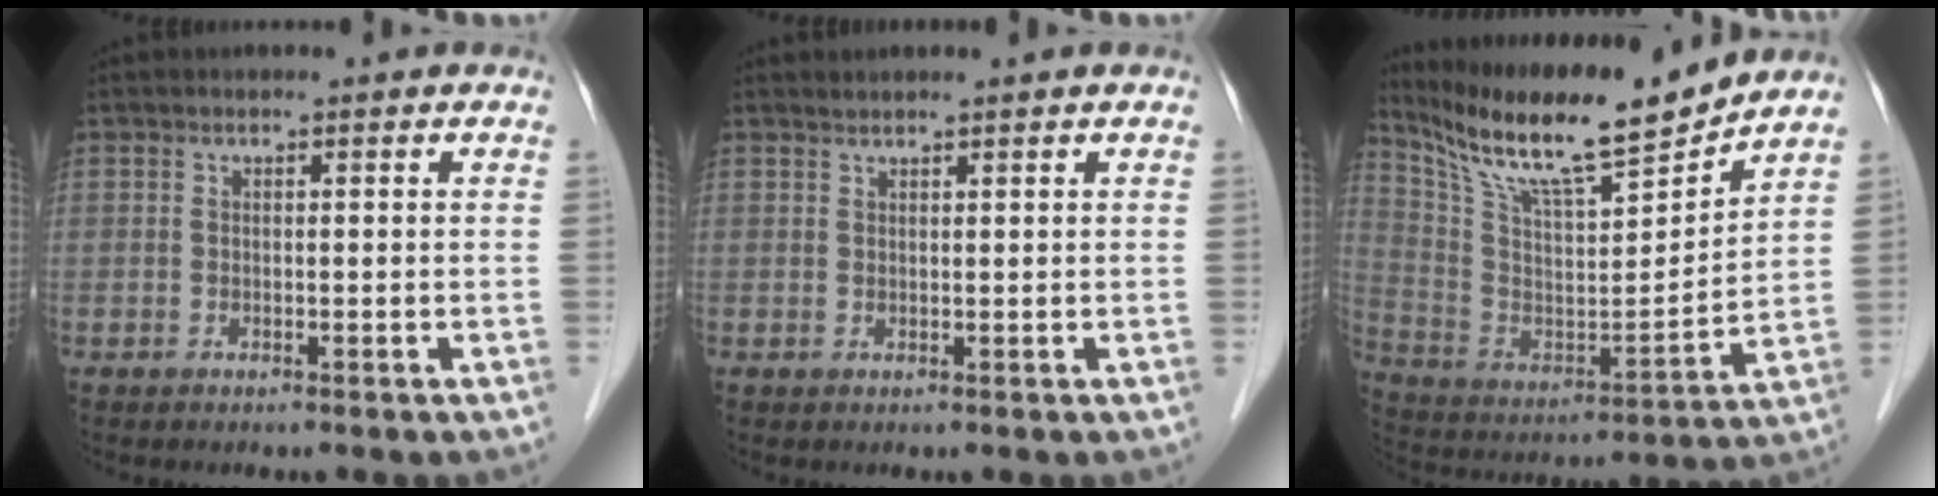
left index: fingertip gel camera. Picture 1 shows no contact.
{"total": 1.0, "force": [1.0, -0.2, 0.2], "torque": [-0.008, 0.009, 0.023]}
{"total": 17.8, "force": [15.5, 0.8, 8.9], "torque": [-0.171, -0.010, 0.277]}